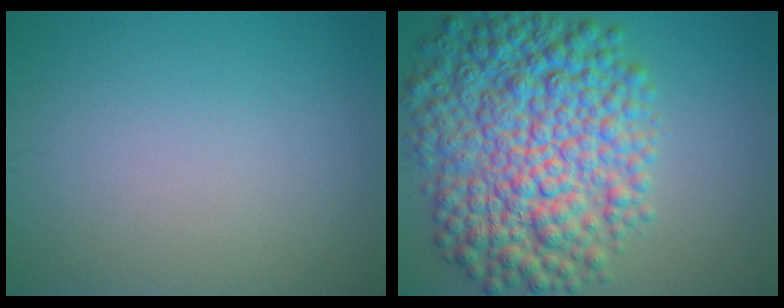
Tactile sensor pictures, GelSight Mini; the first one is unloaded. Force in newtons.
{"total": 11.7, "press": 11.7, "slide": 0.2}